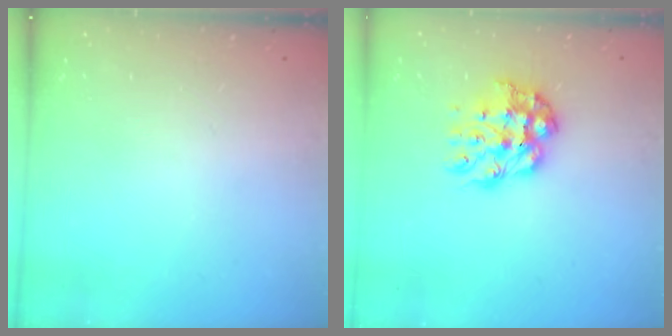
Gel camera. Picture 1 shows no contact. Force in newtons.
{"total": 10.5, "press": 10.5, "slide": 0.8}